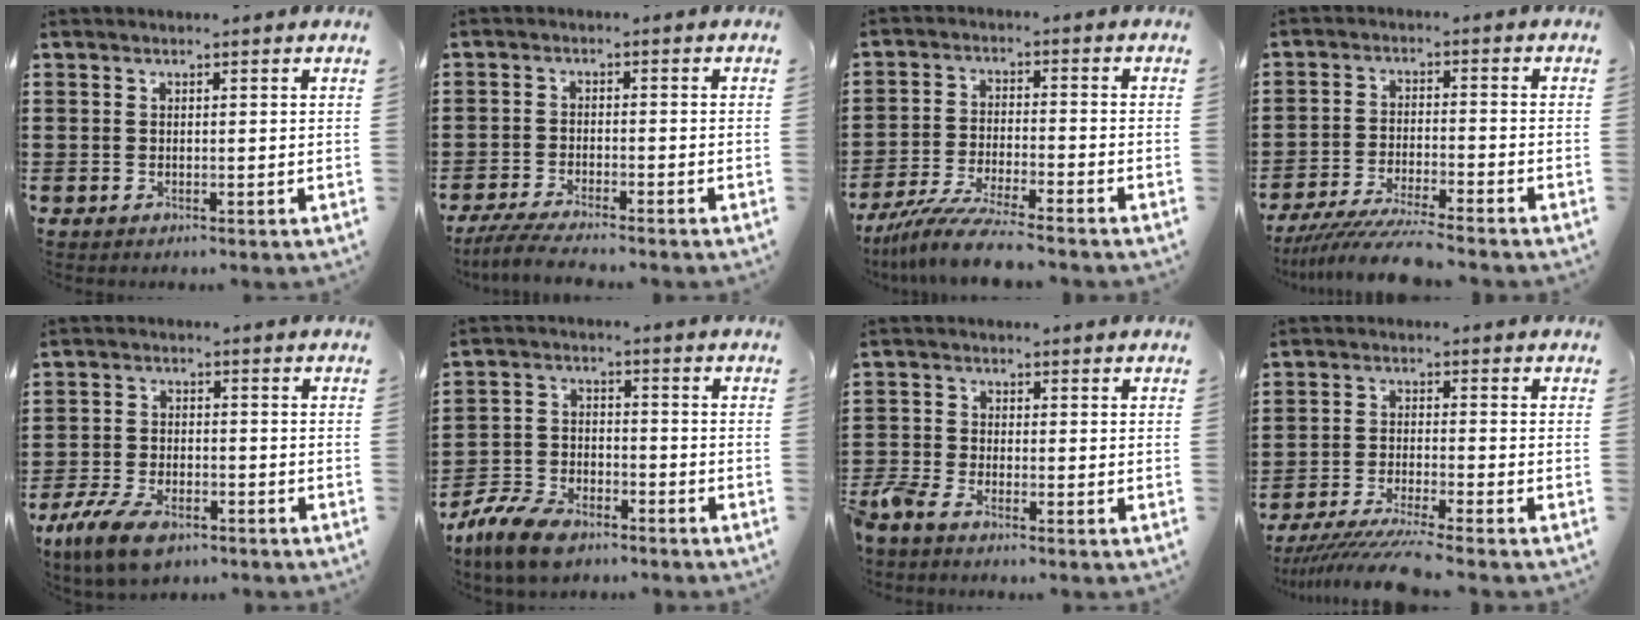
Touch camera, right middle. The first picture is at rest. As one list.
[{"total": 4.2, "force": [-3.8, 0.1, 1.7], "torque": [-0.042, -0.012, -0.076]}, {"total": 7.5, "force": [-6.8, 0.0, 3.3], "torque": [-0.071, -0.009, -0.130]}, {"total": 6.6, "force": [-6.1, -0.1, 2.4], "torque": [-0.054, -0.014, -0.118]}, {"total": 7.0, "force": [-4.7, 3.0, 4.2], "torque": [-0.101, -0.002, -0.091]}, {"total": 8.3, "force": [-7.0, 2.7, 3.5], "torque": [-0.088, 0.012, -0.140]}, {"total": 2.9, "force": [-2.6, 0.8, 0.9], "torque": [-0.054, -0.010, -0.064]}, {"total": 5.8, "force": [-5.3, -0.4, 2.3], "torque": [-0.057, -0.022, -0.104]}]